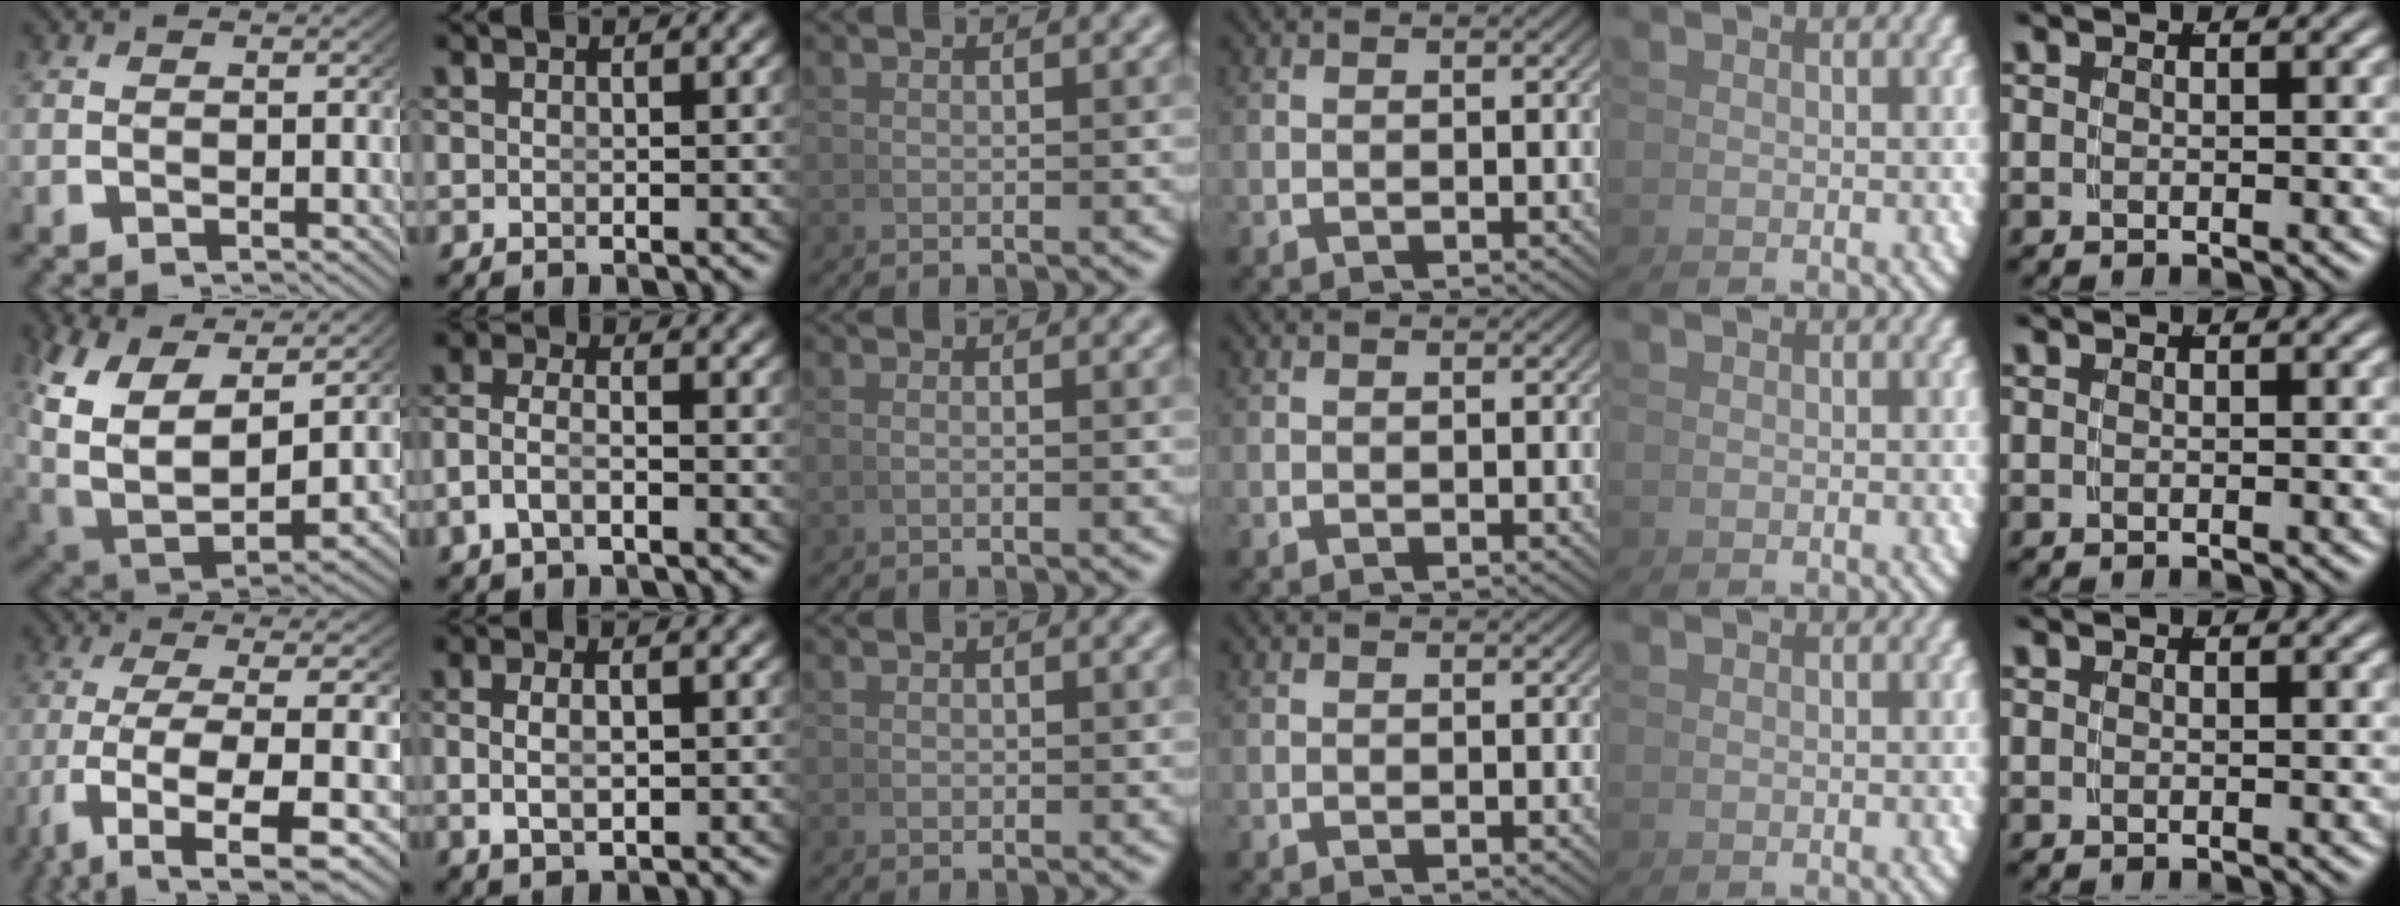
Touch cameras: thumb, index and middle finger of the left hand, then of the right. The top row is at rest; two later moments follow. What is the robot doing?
{"motion": "lift_and_place", "object": "hoodie"}